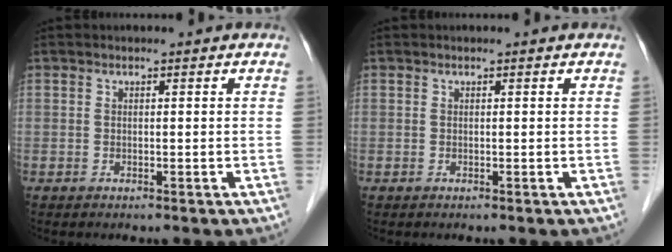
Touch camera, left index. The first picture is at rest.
{"total": 0.0}